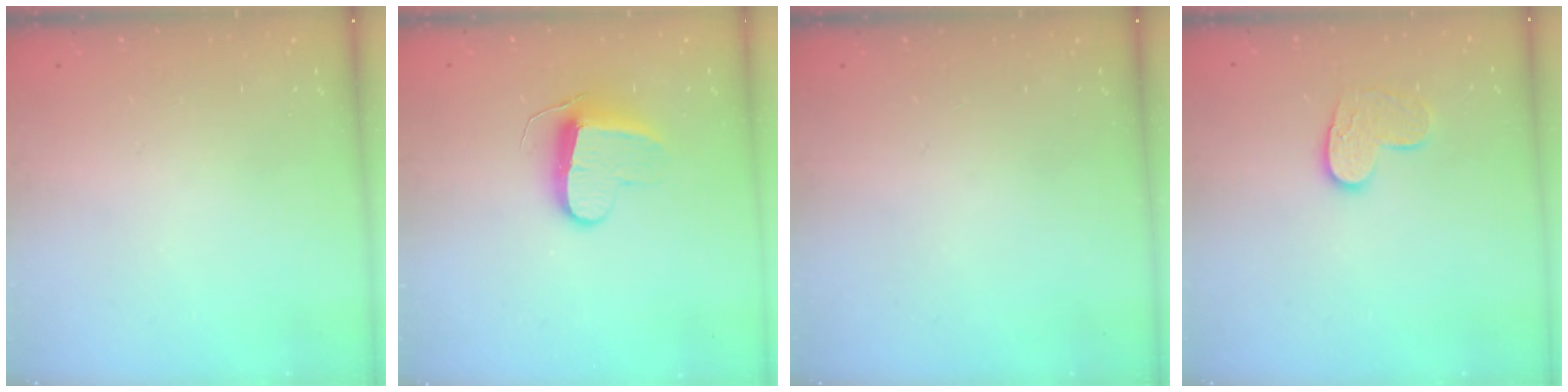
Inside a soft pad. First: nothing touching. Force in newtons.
{"total": 9.7, "press": 9.7, "slide": 0.2}
{"total": 0.0}
{"total": 9.5, "press": 9.5, "slide": 0.6}